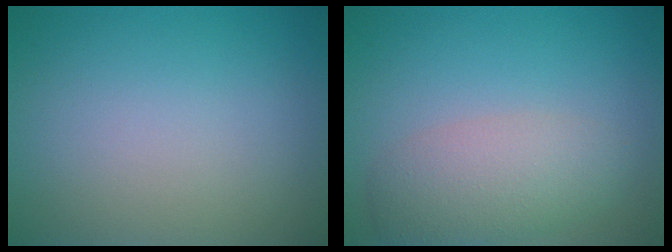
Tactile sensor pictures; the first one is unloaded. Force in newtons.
{"total": 4.1, "press": 4.1, "slide": 0.1}